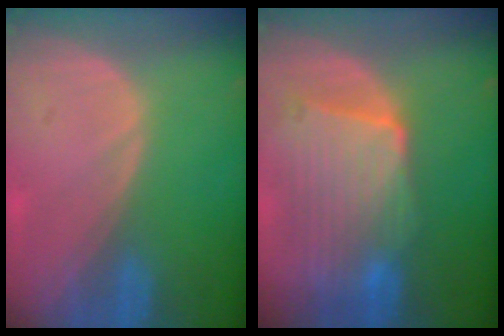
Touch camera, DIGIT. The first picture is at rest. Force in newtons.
{"total": 9.7, "press": 8.8, "slide": 4.1}